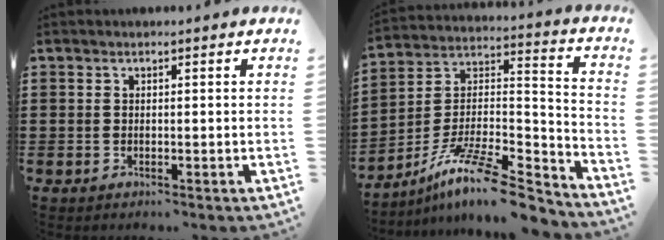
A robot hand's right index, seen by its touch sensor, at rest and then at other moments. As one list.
[{"total": 13.0, "force": [-10.2, 2.5, 7.7], "torque": [-0.134, 0.022, -0.192]}]